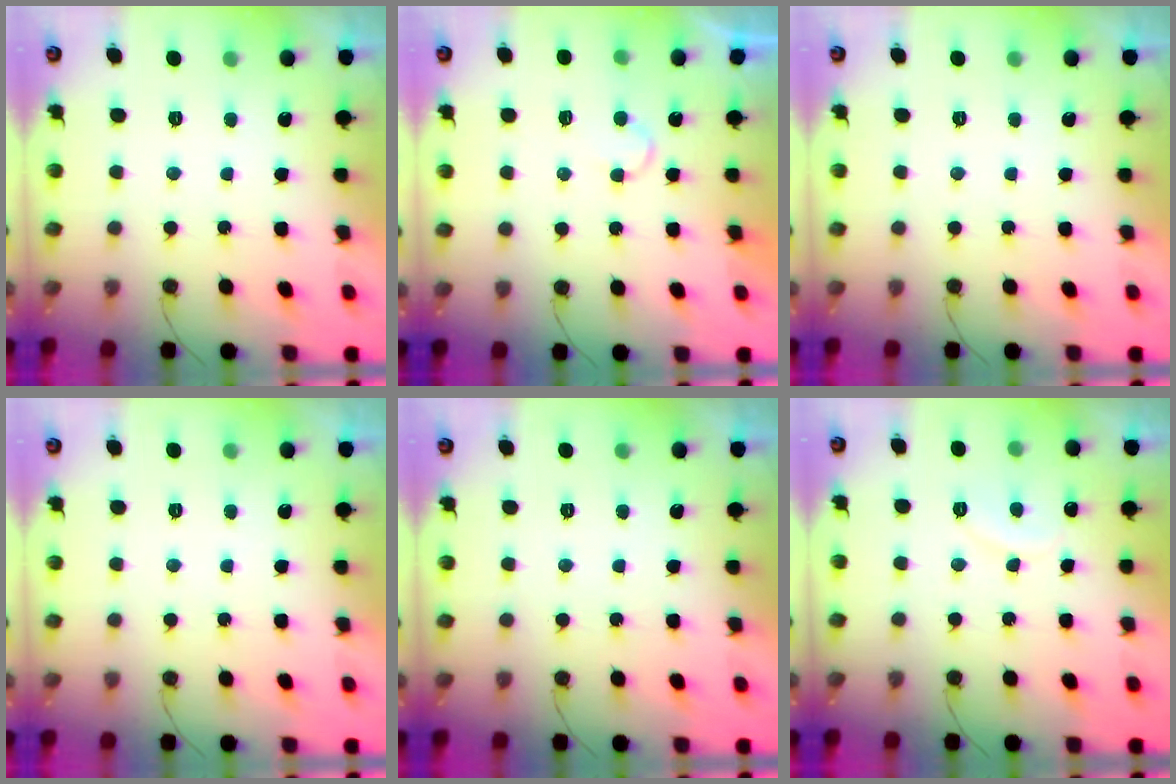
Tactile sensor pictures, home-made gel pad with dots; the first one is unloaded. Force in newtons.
{"total": 3.8, "press": 3.8, "slide": 0.4}
{"total": 0.0}
{"total": 0.0}
{"total": 0.0}
{"total": 8.0, "press": 7.9, "slide": 0.6}